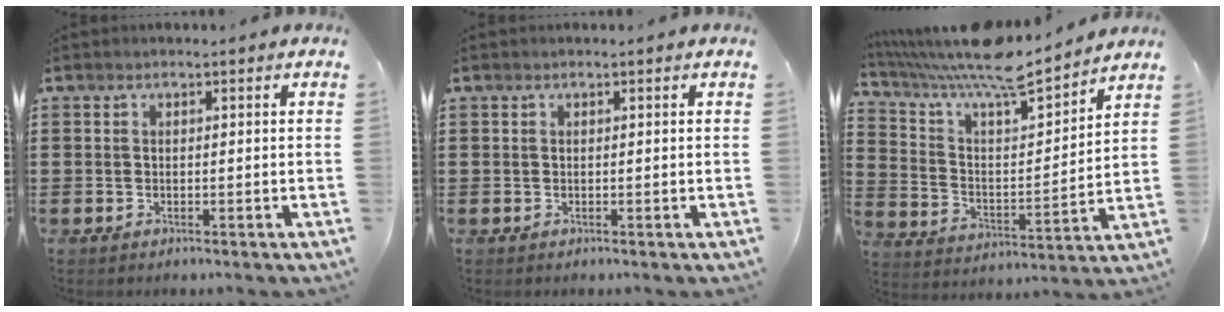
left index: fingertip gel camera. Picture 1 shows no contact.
{"total": 0.0}
{"total": 9.5, "force": [8.4, 0.8, 4.4], "torque": [-0.110, -0.058, 0.140]}